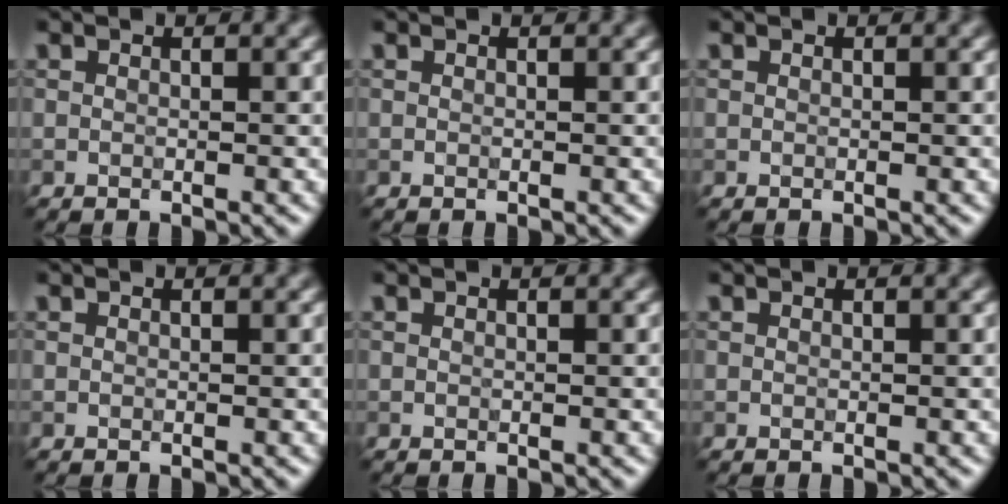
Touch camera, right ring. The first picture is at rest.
{"total": 0.0}
{"total": 0.0}
{"total": 0.0}
{"total": 0.0}
{"total": 0.0}